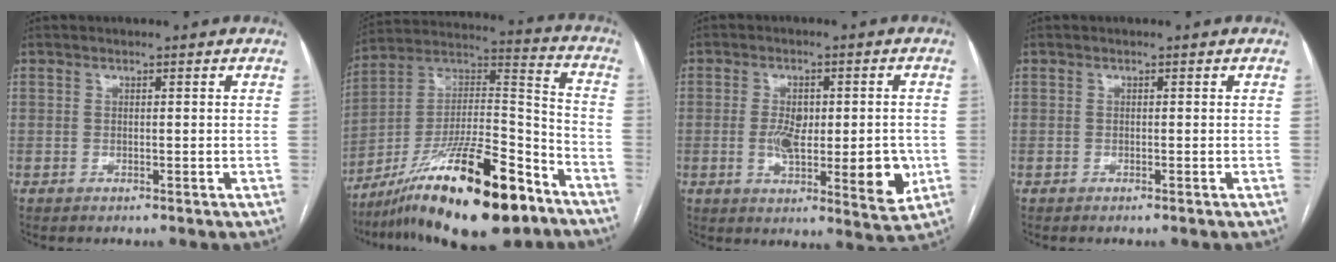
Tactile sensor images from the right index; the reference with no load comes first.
{"total": 24.3, "force": [-15.8, 5.1, 17.8], "torque": [-0.285, 0.007, -0.262]}
{"total": 12.0, "force": [-1.4, 4.4, 11.1], "torque": [-0.163, -0.005, -0.012]}
{"total": 0.0}